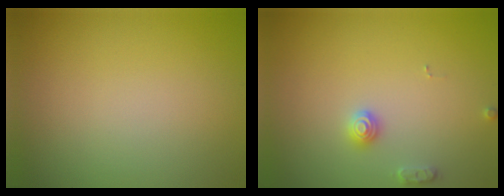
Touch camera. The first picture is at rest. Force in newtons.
{"total": 1.7, "press": 1.7, "slide": 0.3}